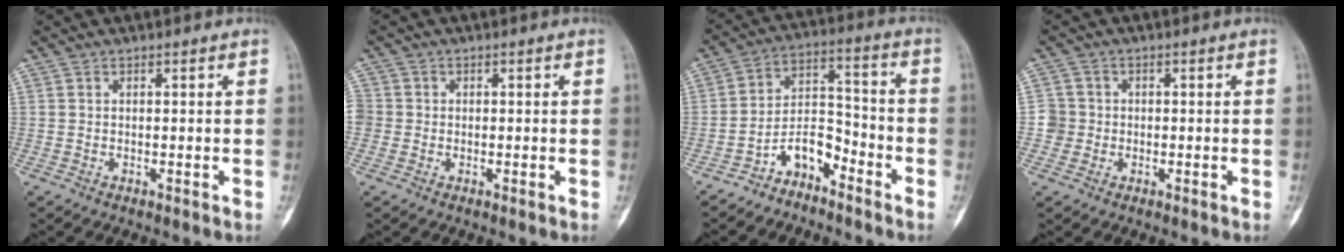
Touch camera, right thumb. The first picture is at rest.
{"total": 3.6, "force": [-0.4, 3.5, 1.0], "torque": [-0.012, 0.011, -0.012]}
{"total": 7.9, "force": [-5.7, 4.0, 3.6], "torque": [-0.048, 0.077, -0.113]}
{"total": 3.0, "force": [-0.5, 3.0, -0.1], "torque": [0.029, 0.011, -0.018]}